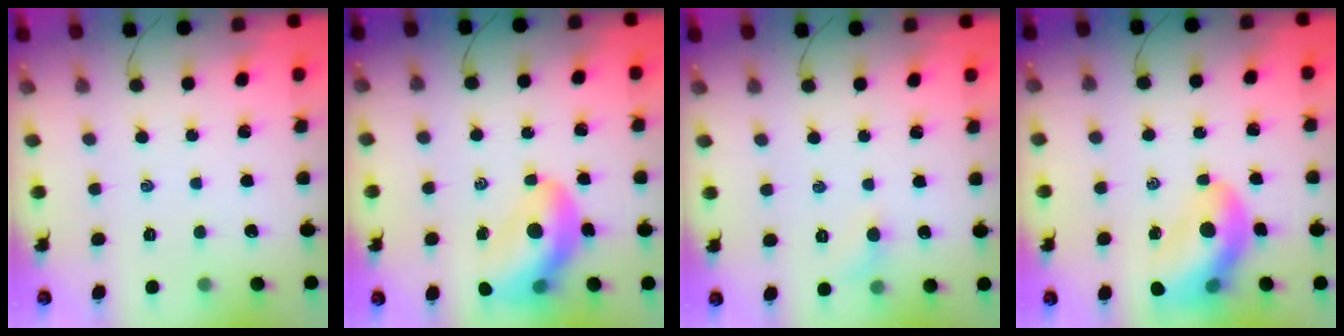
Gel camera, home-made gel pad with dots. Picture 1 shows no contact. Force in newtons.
{"total": 12.8, "press": 12.3, "slide": 3.6}
{"total": 5.3, "press": 5.0, "slide": 1.6}
{"total": 13.7, "press": 13.2, "slide": 3.8}